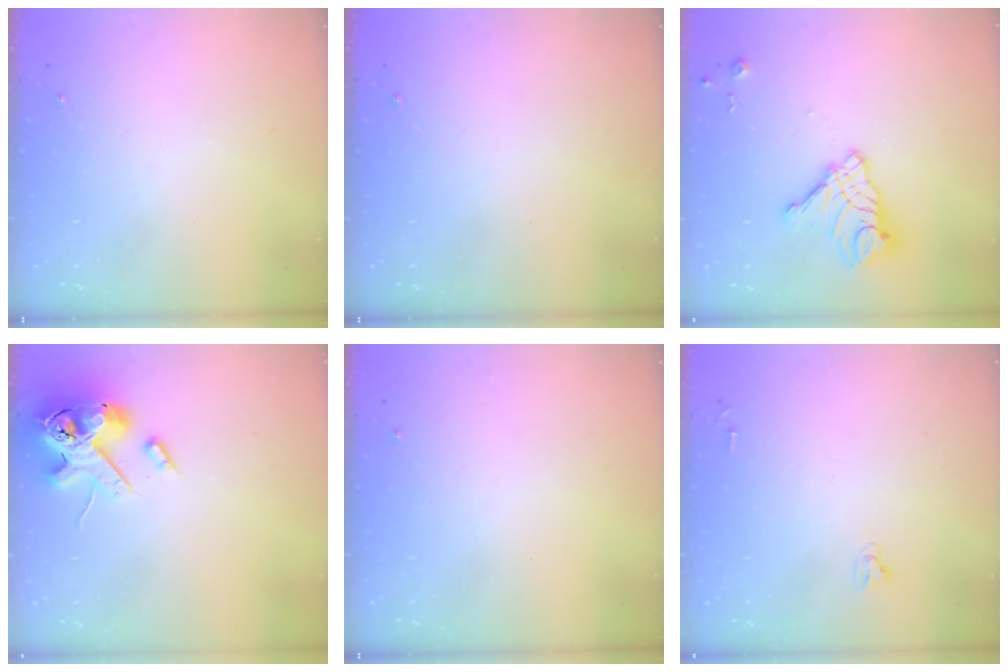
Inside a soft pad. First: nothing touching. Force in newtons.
{"total": 0.0}
{"total": 15.1, "press": 15.0, "slide": 1.4}
{"total": 15.9, "press": 15.7, "slide": 2.7}
{"total": 0.0}
{"total": 2.4, "press": 2.4, "slide": 0.2}